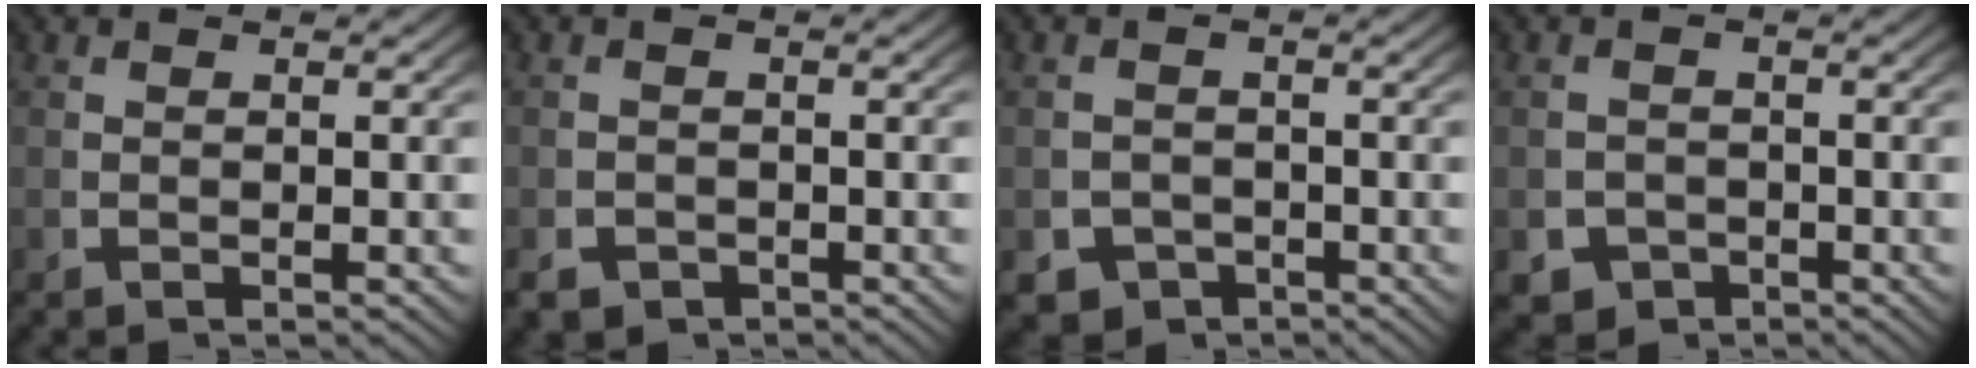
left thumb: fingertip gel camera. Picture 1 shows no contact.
{"total": 2.6, "force": [-2.1, 1.5, 0.5], "torque": [-0.007, -0.017, -0.030]}
{"total": 4.9, "force": [-3.4, 3.3, 1.2], "torque": [-0.015, -0.029, -0.049]}
{"total": 4.3, "force": [-2.8, 3.1, 1.0], "torque": [-0.015, -0.028, -0.039]}